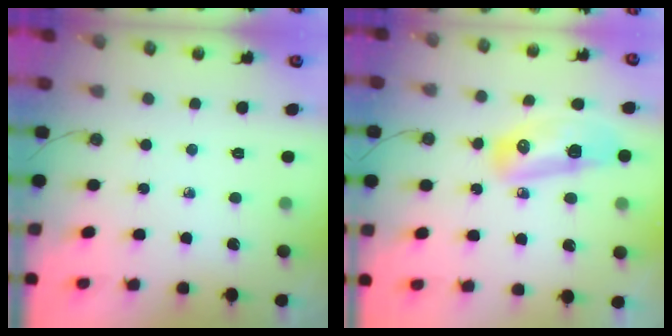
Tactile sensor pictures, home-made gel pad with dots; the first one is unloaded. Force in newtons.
{"total": 12.0, "press": 11.8, "slide": 2.1}